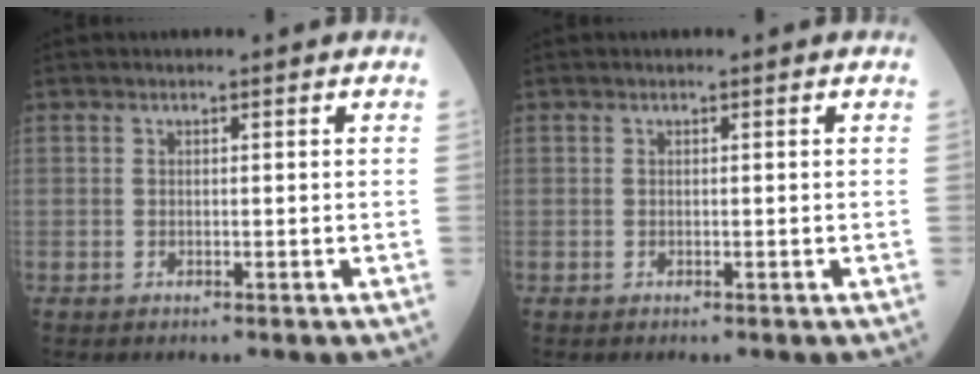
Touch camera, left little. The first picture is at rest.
{"total": 0.0}